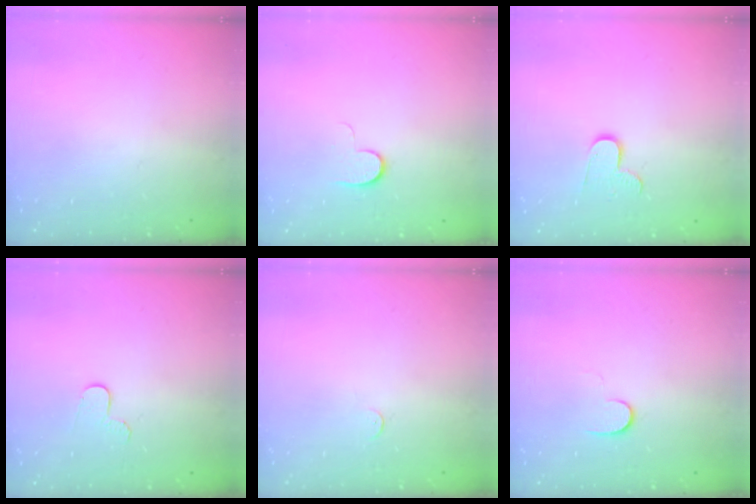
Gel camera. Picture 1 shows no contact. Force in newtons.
{"total": 5.3, "press": 5.3, "slide": 0.5}
{"total": 7.6, "press": 7.6, "slide": 0.5}
{"total": 4.9, "press": 4.8, "slide": 0.4}
{"total": 3.2, "press": 3.2, "slide": 0.2}
{"total": 6.8, "press": 6.7, "slide": 1.0}